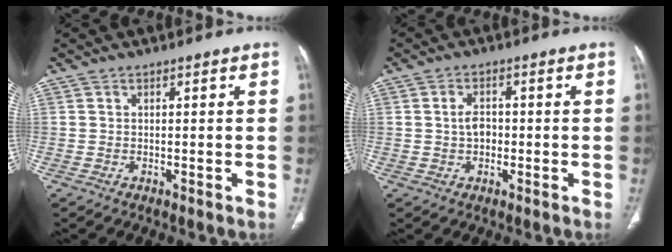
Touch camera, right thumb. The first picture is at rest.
{"total": 6.1, "force": [0.3, 4.0, 4.6], "torque": [-0.077, 0.004, 0.009]}